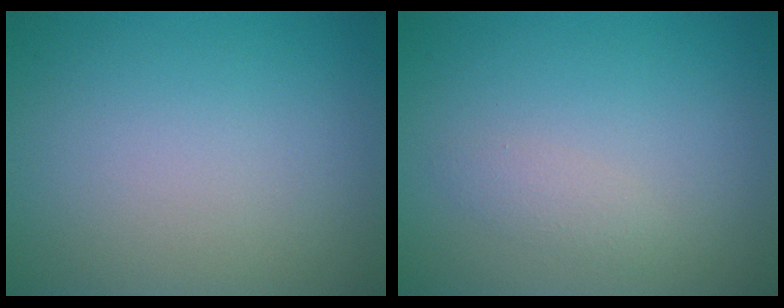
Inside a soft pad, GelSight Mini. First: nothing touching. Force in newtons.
{"total": 1.2, "press": 1.2, "slide": 0.0}